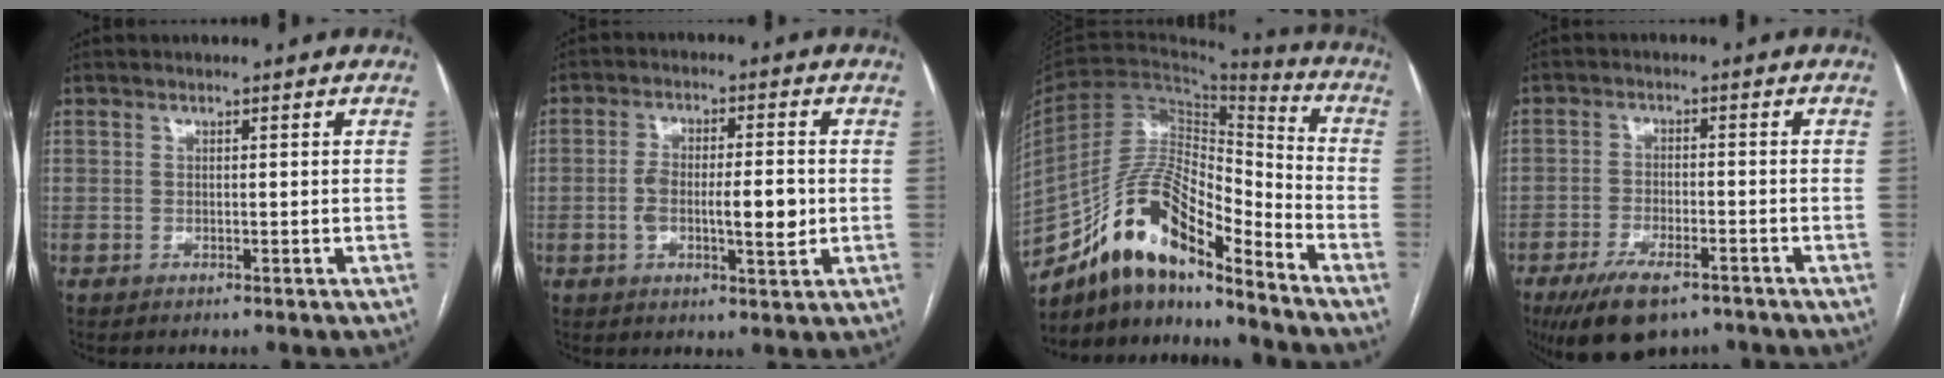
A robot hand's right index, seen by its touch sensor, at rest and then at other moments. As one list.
[{"total": 8.2, "force": [-1.0, 2.3, 7.8], "torque": [-0.135, 0.006, -0.015]}, {"total": 16.1, "force": [-12.5, 4.2, 9.3], "torque": [-0.170, 0.037, -0.225]}, {"total": 9.3, "force": [-6.5, 3.4, 5.7], "torque": [-0.103, -0.013, -0.108]}]